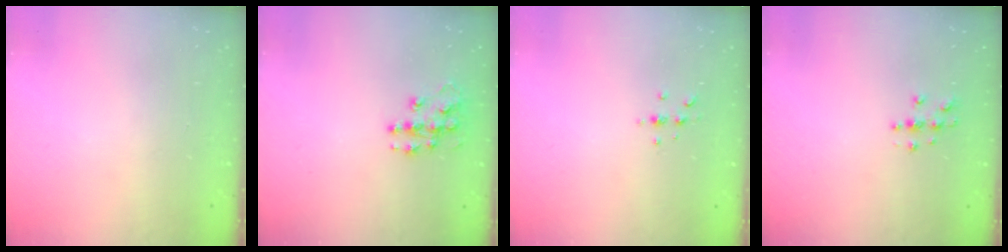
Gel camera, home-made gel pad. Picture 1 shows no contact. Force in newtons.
{"total": 10.6, "press": 10.6, "slide": 0.6}
{"total": 3.7, "press": 3.3, "slide": 1.6}
{"total": 3.8, "press": 3.8, "slide": 0.4}